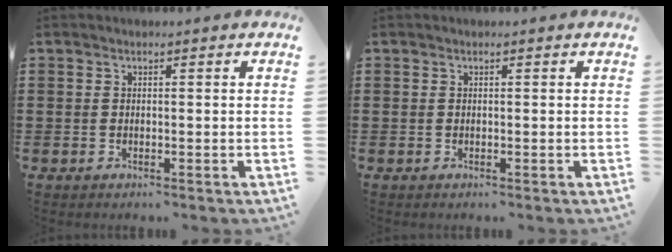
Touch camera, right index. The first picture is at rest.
{"total": 0.0}